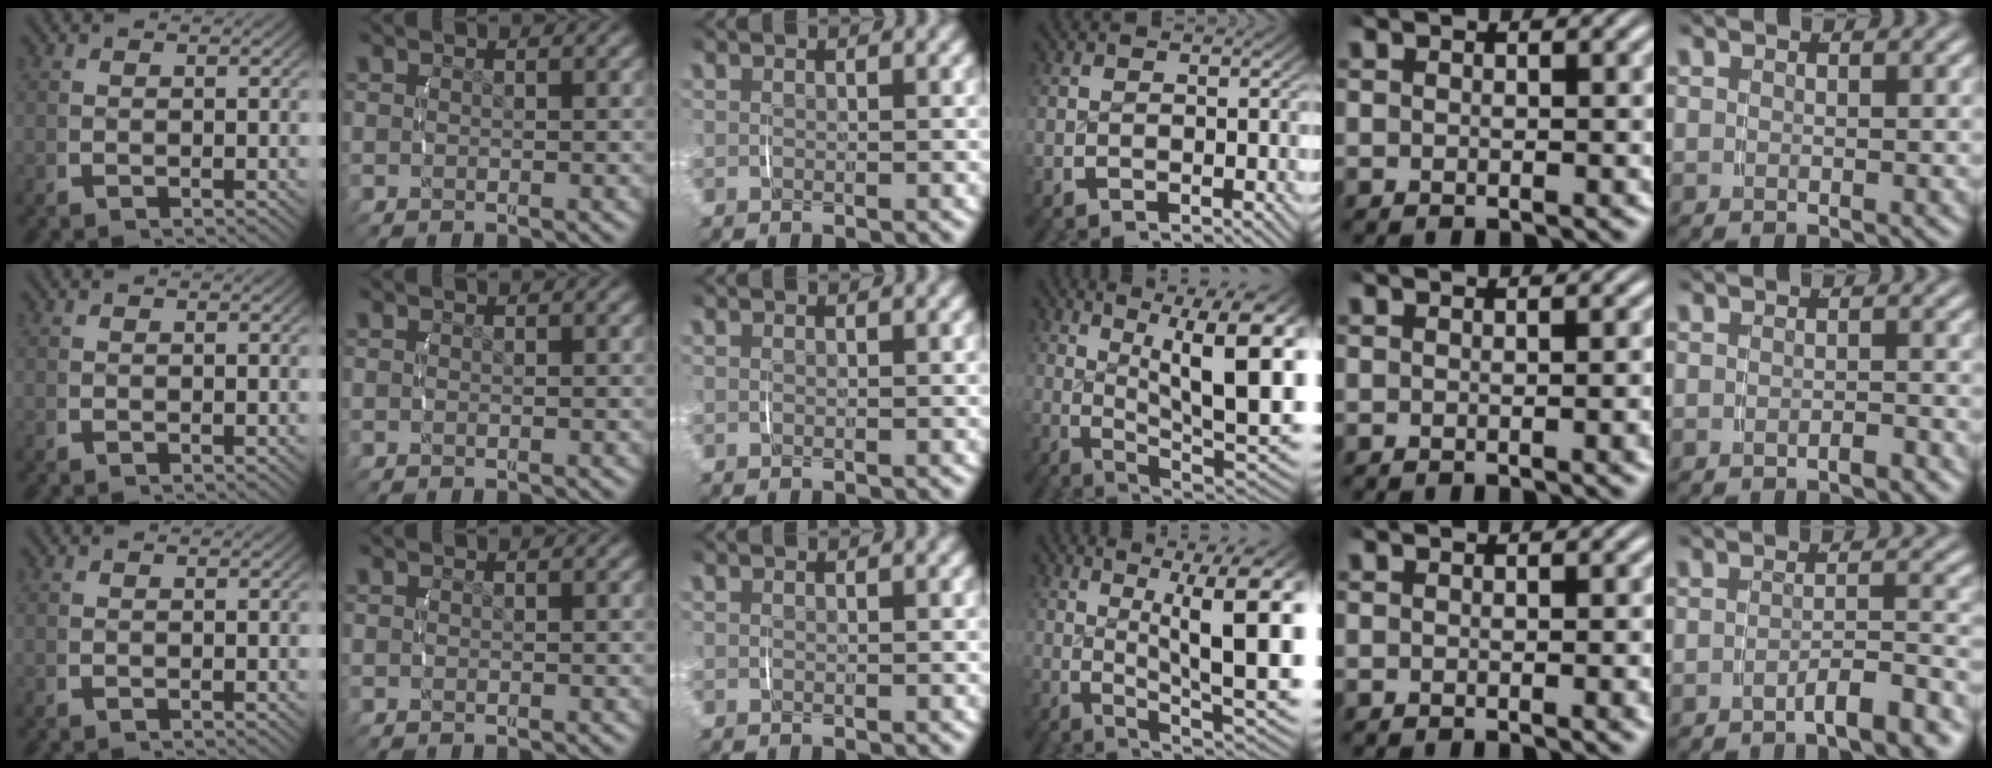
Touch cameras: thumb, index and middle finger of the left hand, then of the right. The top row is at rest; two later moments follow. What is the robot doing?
{"motion": "lift_and_place", "object": "measuring cup"}